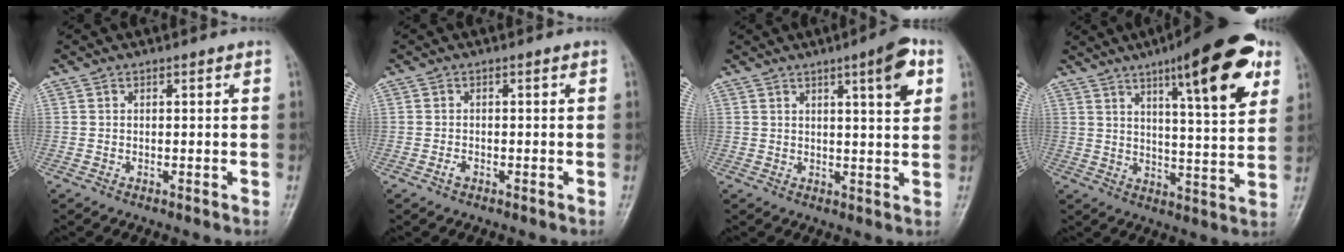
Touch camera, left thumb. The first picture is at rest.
{"total": 1.3, "force": [-0.6, 0.6, 1.0], "torque": [-0.019, 0.007, -0.010]}
{"total": 7.4, "force": [3.3, 1.4, 6.4], "torque": [-0.082, -0.013, 0.043]}
{"total": 18.6, "force": [9.5, 4.4, 15.3], "torque": [-0.192, -0.031, 0.134]}